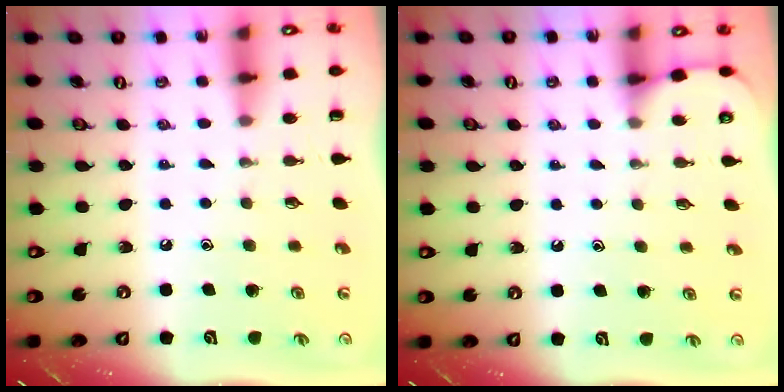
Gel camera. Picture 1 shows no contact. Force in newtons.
{"total": 3.4, "press": 3.4, "slide": 0.4}